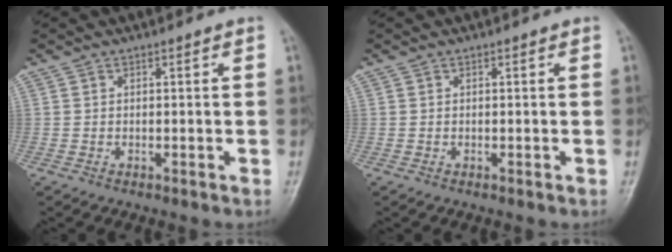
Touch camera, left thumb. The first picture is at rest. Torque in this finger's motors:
{"motor_torque": [-0.01, 0.01, -0.10, -0.01, 0.00]}